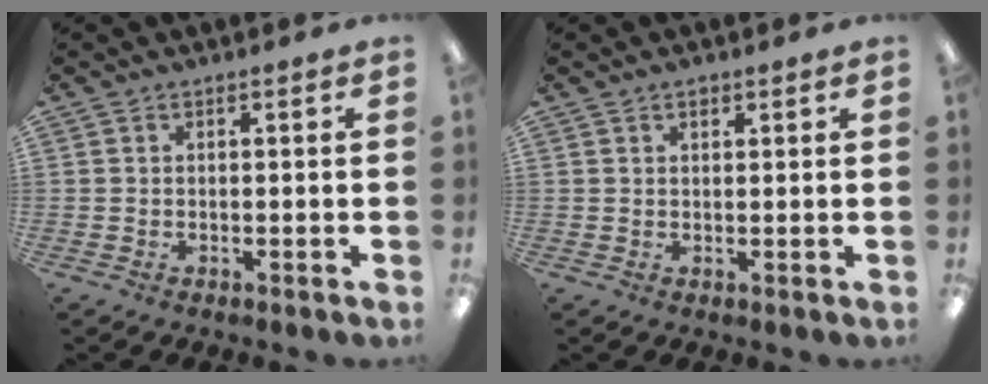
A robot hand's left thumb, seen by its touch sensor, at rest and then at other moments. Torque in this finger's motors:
{"motor_torque": [-0.17, -0.05, -0.40, -0.08, -0.02]}